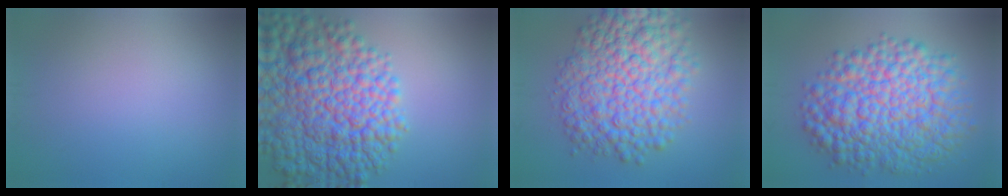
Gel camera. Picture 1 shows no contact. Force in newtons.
{"total": 13.6, "press": 13.6, "slide": 0.5}
{"total": 11.0, "press": 11.0, "slide": 0.2}
{"total": 12.2, "press": 12.2, "slide": 0.2}